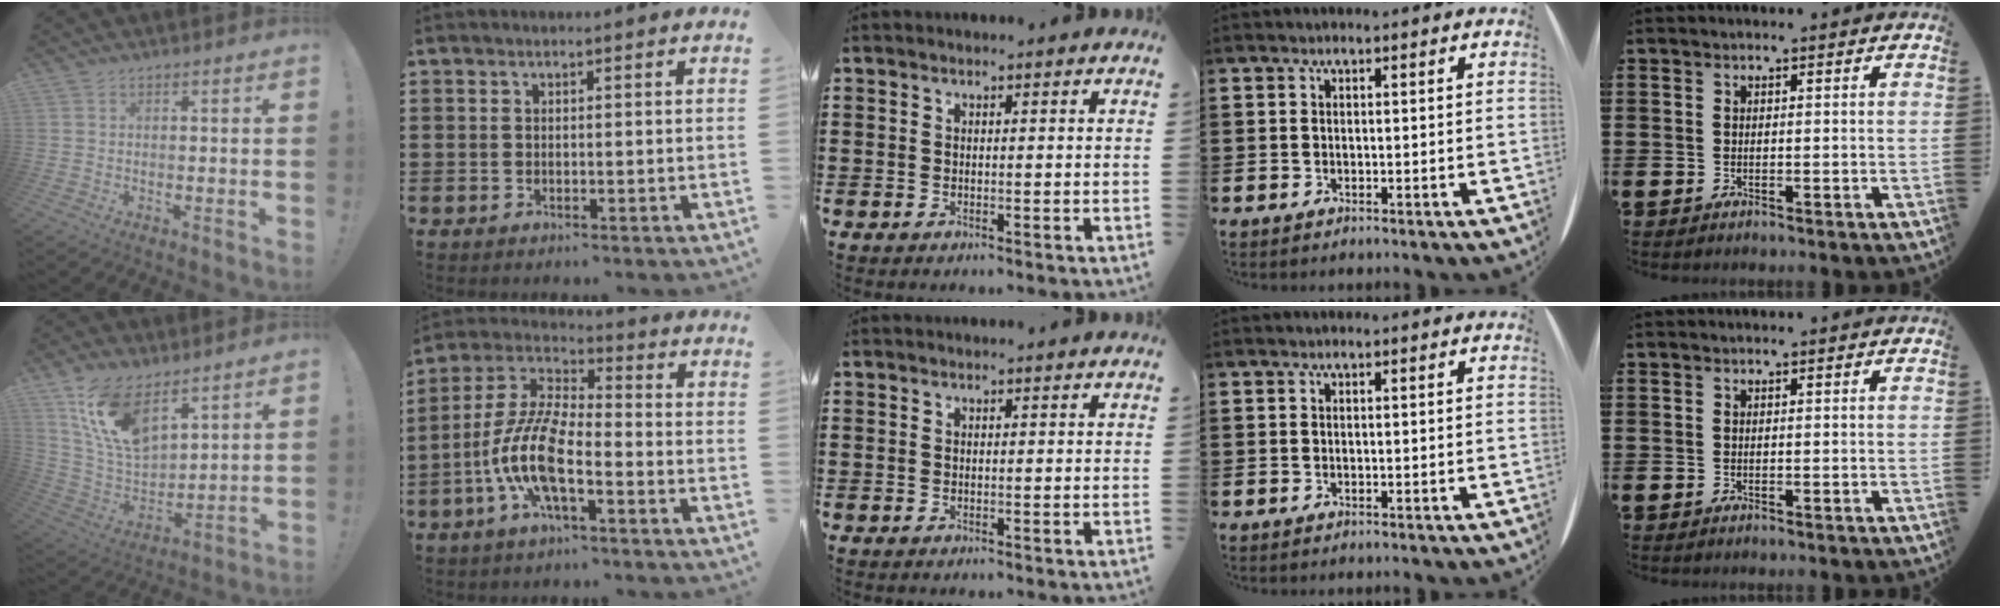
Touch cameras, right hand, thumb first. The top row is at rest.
{"thumb": {"total": 15.5, "force": [10.0, 7.6, 9.1], "torque": [-0.202, -0.059, 0.189]}, "index": {"total": 10.9, "force": [-4.6, 3.4, 9.3], "torque": [-0.231, -0.013, -0.095]}}